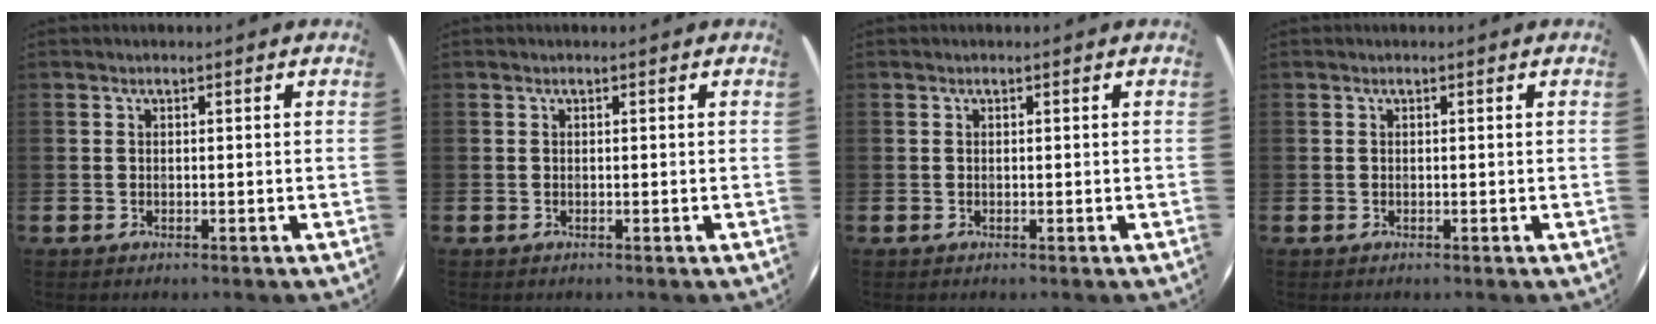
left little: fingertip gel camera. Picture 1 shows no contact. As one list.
[{"total": 0.0}, {"total": 0.0}, {"total": 0.0}]